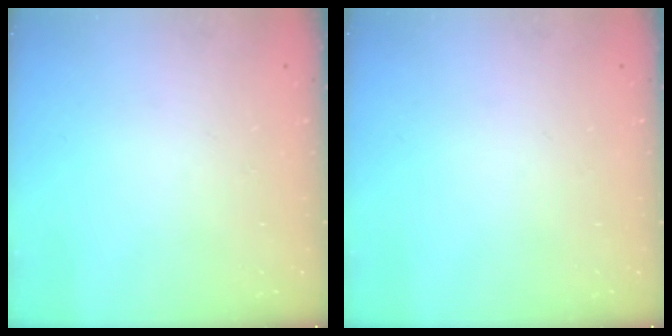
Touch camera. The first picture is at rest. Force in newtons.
{"total": 0.0}